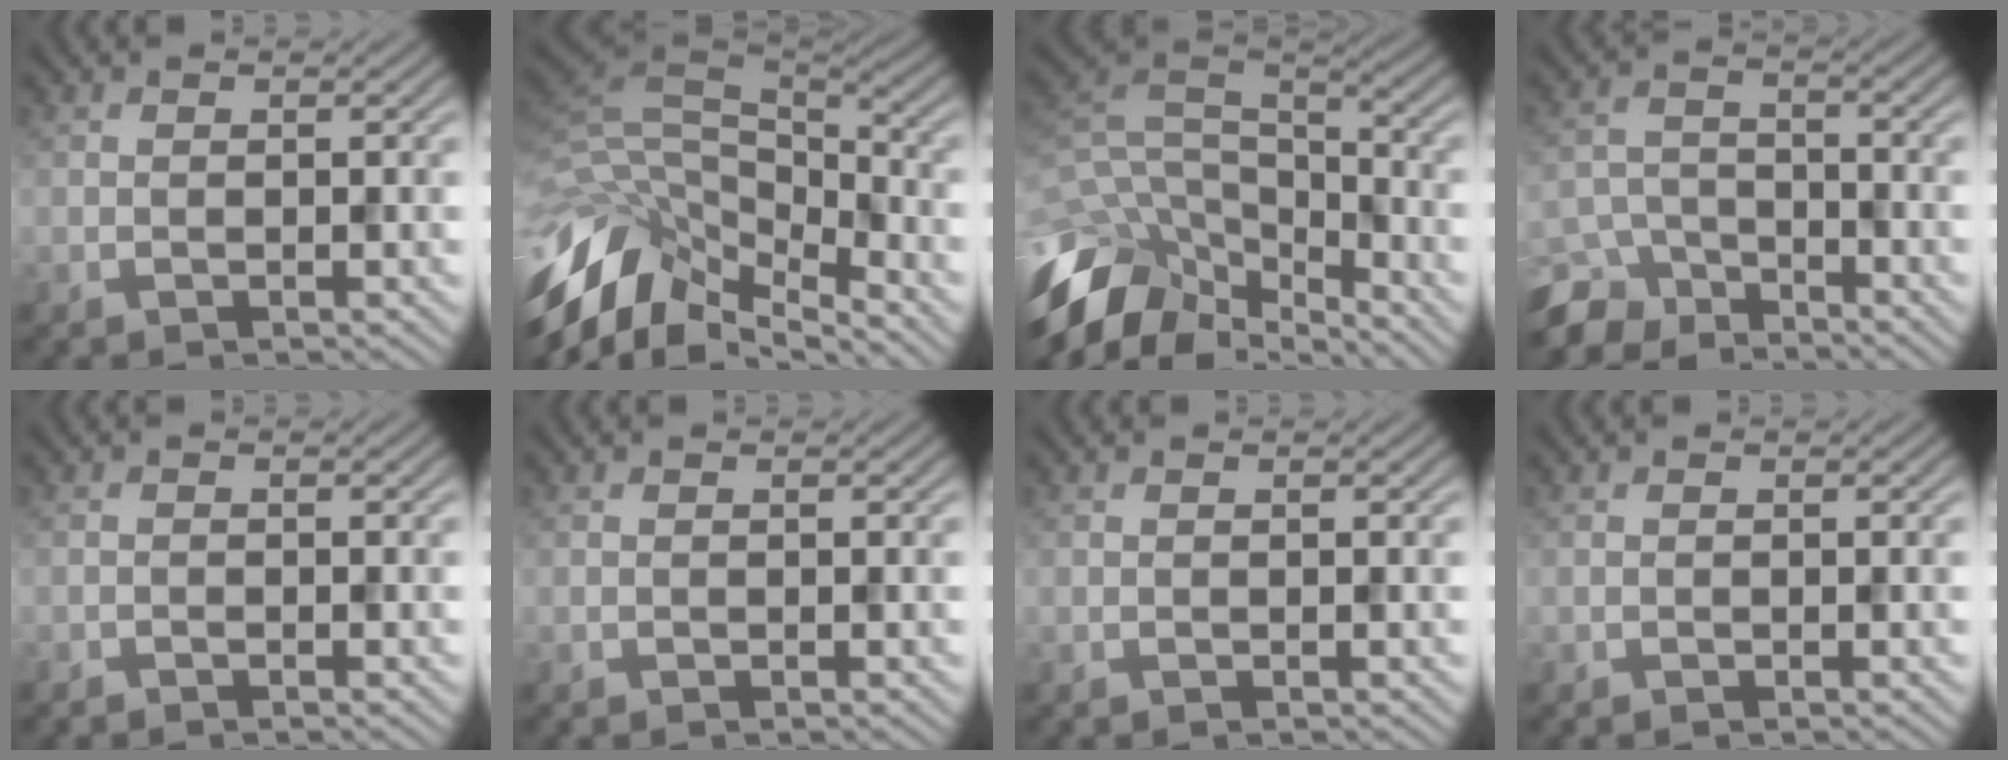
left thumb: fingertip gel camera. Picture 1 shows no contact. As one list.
[{"total": 14.7, "force": [-6.8, 8.1, 10.1], "torque": [-0.266, -0.036, -0.098]}, {"total": 12.8, "force": [-7.6, 6.8, 7.7], "torque": [-0.205, -0.004, -0.143]}, {"total": 6.6, "force": [-5.7, 2.8, 1.7], "torque": [-0.038, -0.005, -0.115]}, {"total": 0.6, "force": [-0.5, 0.1, 0.1], "torque": [-0.001, 0.000, -0.009]}, {"total": 0.0}, {"total": 0.0}, {"total": 0.0}]